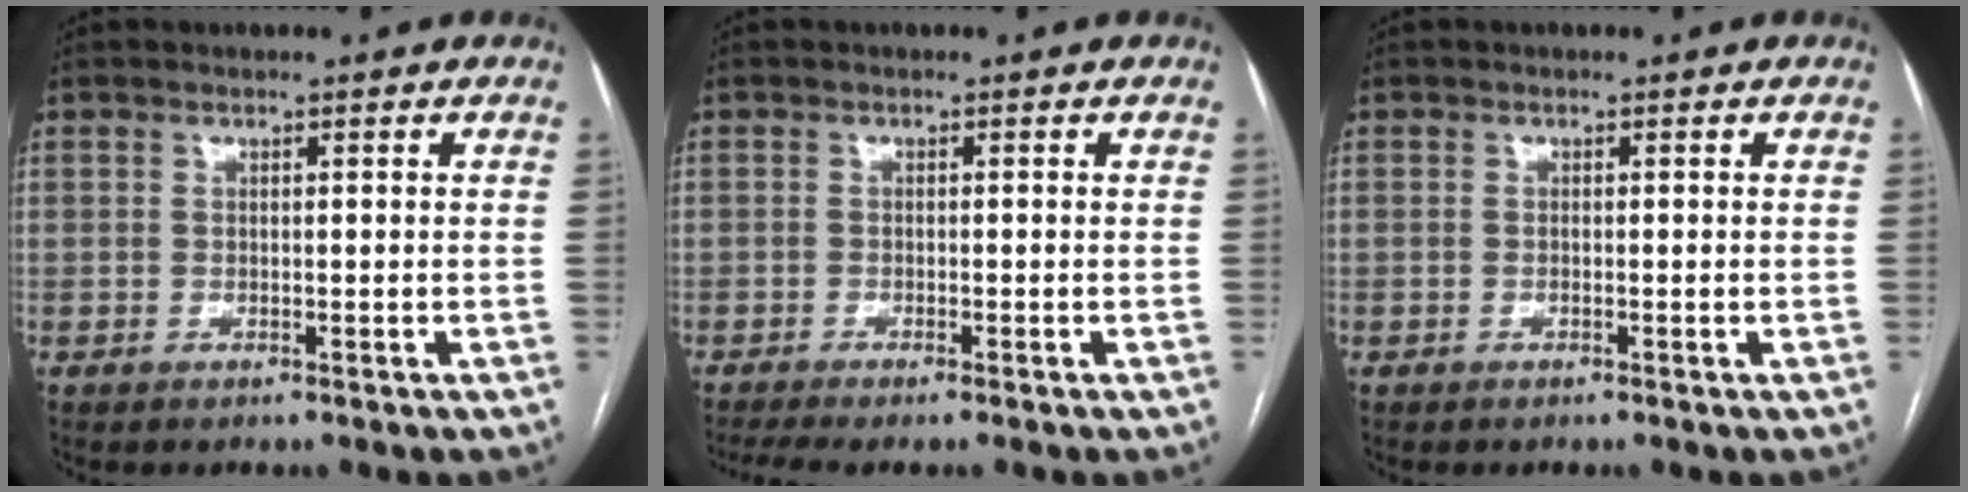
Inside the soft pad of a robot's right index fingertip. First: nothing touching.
{"total": 4.2, "force": [-3.3, 0.1, 2.6], "torque": [-0.043, -0.009, -0.055]}
{"total": 0.5, "force": [-0.1, 0.1, 0.5], "torque": [-0.011, -0.002, 0.000]}